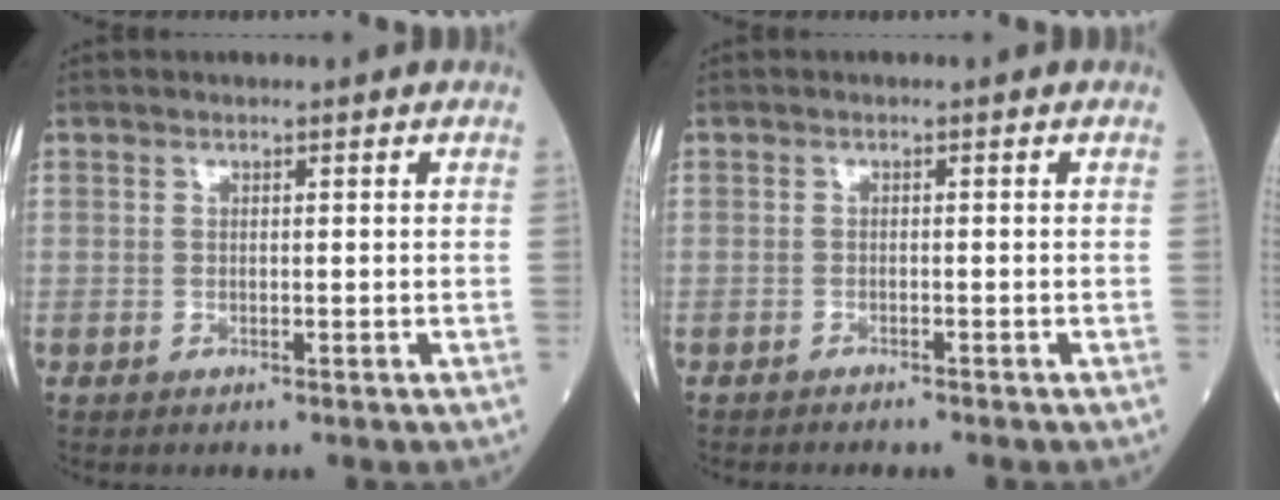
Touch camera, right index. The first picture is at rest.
{"total": 1.7, "force": [-1.6, 0.0, 0.6], "torque": [-0.010, 0.000, -0.019]}